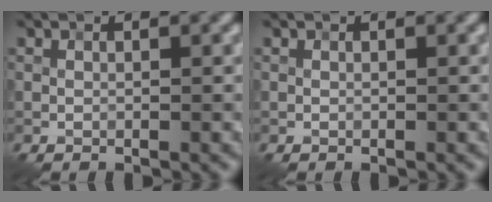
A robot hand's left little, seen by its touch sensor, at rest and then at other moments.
{"total": 0.0}